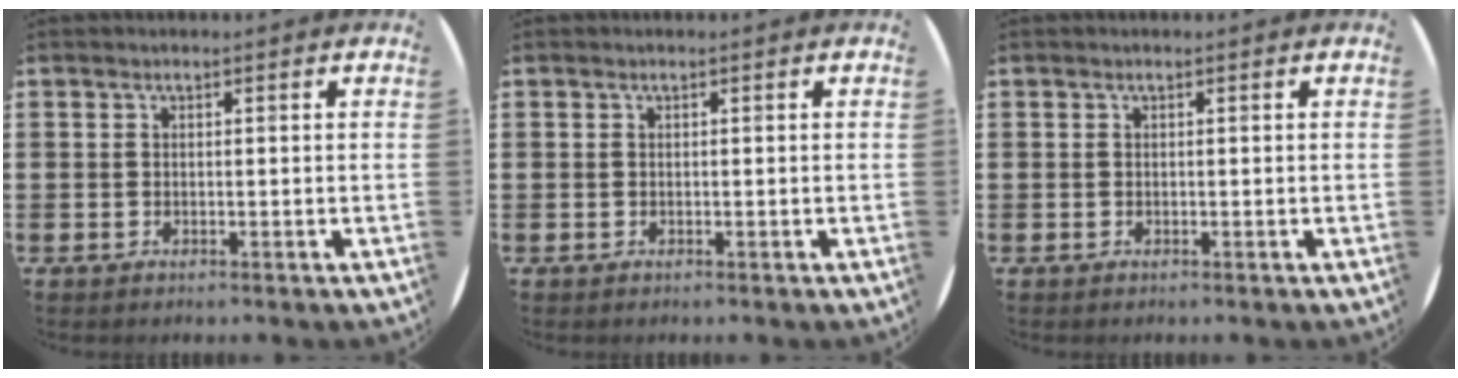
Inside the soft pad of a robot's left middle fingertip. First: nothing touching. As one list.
[{"total": 0.0}, {"total": 0.0}]